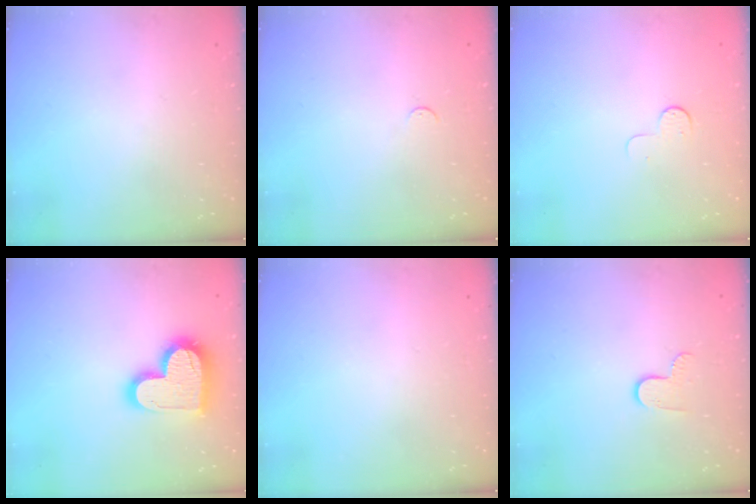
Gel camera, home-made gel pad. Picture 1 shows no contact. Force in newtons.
{"total": 2.7, "press": 2.7, "slide": 0.4}
{"total": 5.0, "press": 5.0, "slide": 0.4}
{"total": 16.9, "press": 16.9, "slide": 1.3}
{"total": 0.0}
{"total": 5.2, "press": 5.2, "slide": 0.5}